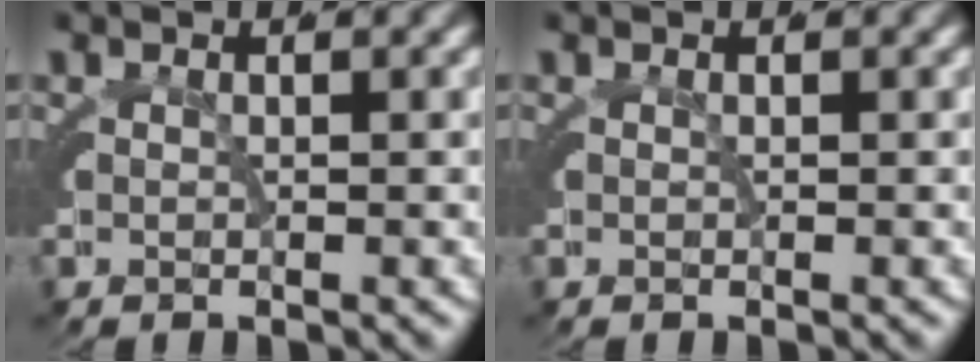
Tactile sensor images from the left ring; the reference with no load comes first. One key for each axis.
{"total": 0.0}